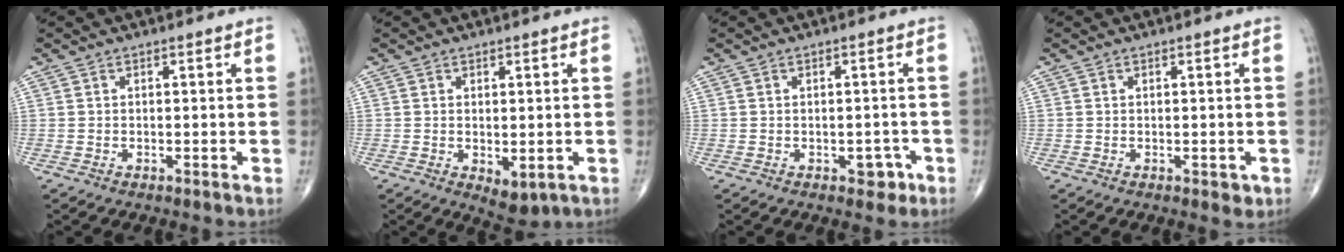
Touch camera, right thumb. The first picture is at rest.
{"total": 4.3, "force": [-0.9, 2.3, 3.5], "torque": [-0.041, -0.008, 0.001]}
{"total": 2.7, "force": [-1.2, 1.9, 1.6], "torque": [-0.002, 0.007, -0.014]}
{"total": 1.4, "force": [-0.2, 1.0, 1.0], "torque": [-0.007, -0.002, 0.000]}